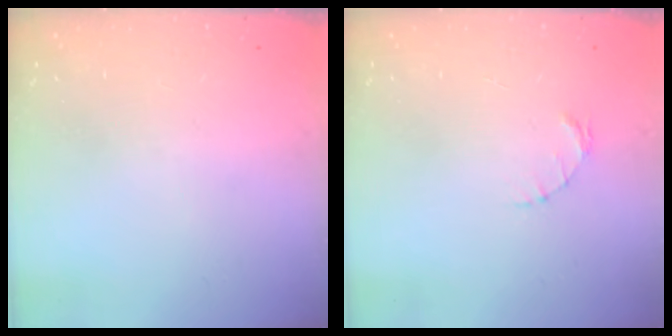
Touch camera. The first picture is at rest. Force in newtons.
{"total": 1.6, "press": 1.5, "slide": 0.3}